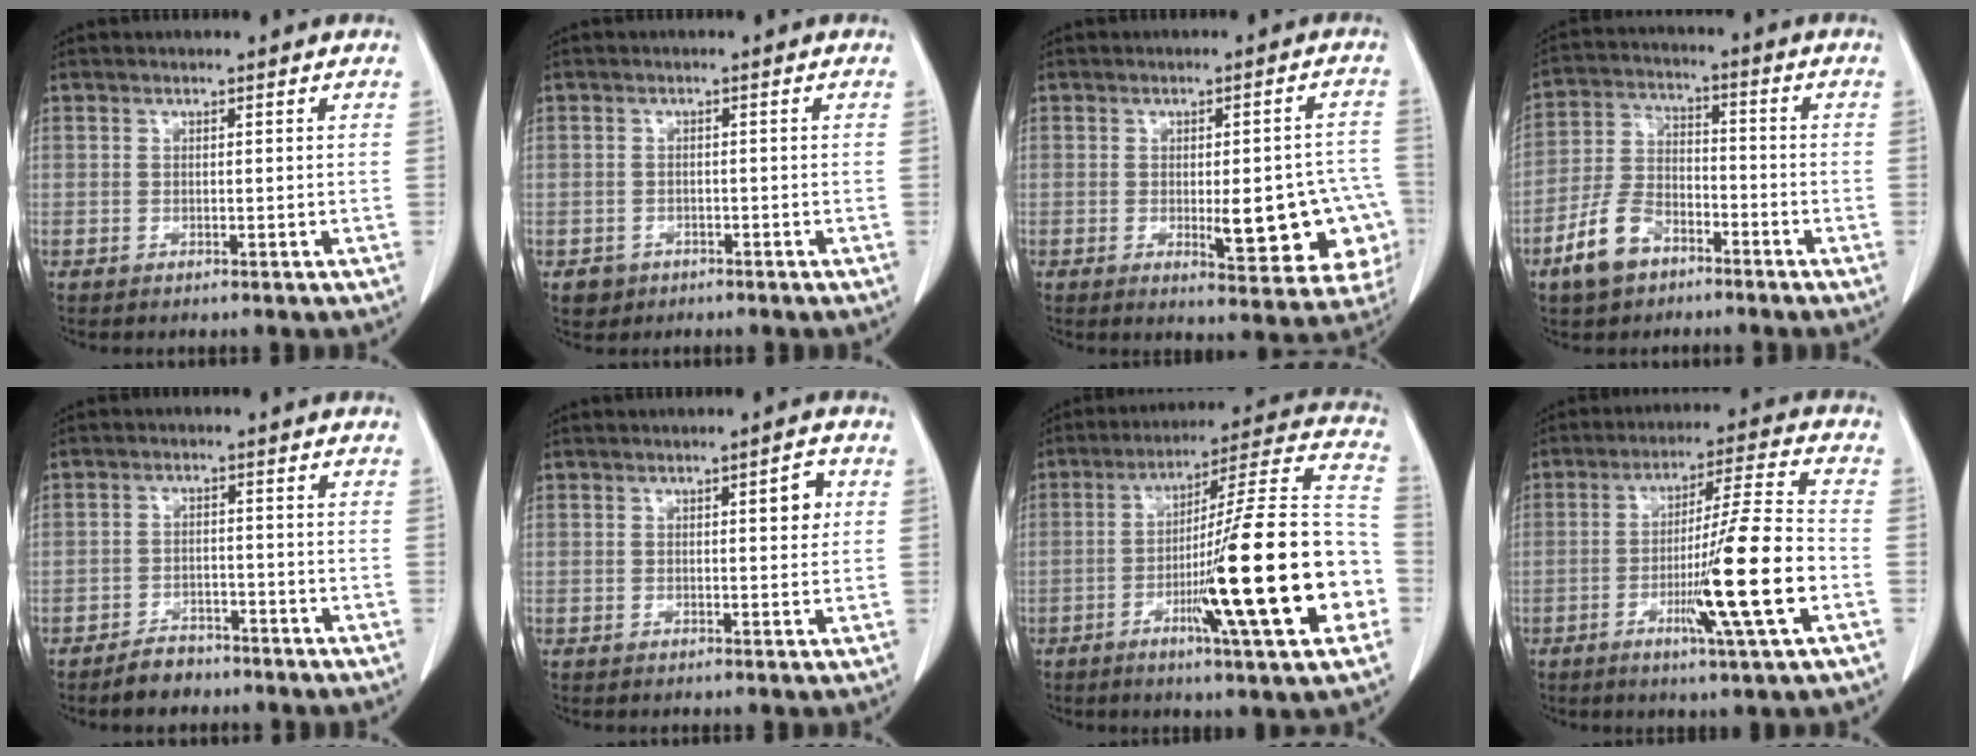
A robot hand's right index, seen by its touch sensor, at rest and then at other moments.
{"total": 2.2, "force": [-1.2, 1.8, 0.1], "torque": [-0.003, 0.007, -0.018]}
{"total": 14.1, "force": [-3.3, 4.3, 13.1], "torque": [-0.094, 0.018, -0.027]}
{"total": 9.0, "force": [-5.6, 5.0, 4.9], "torque": [-0.117, 0.006, -0.108]}
{"total": 4.0, "force": [-3.3, 2.0, 0.9], "torque": [-0.018, 0.006, -0.052]}
{"total": 3.1, "force": [0.9, 0.8, 2.9], "torque": [-0.037, 0.001, 0.011]}
{"total": 24.1, "force": [-6.5, 0.7, 23.2], "torque": [-0.298, 0.001, -0.106]}
{"total": 14.1, "force": [-4.1, -0.9, 13.4], "torque": [-0.226, -0.011, -0.073]}